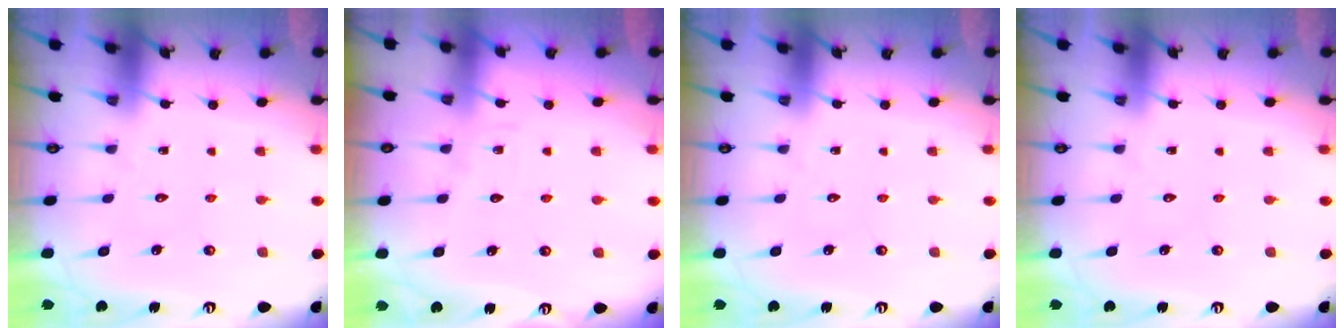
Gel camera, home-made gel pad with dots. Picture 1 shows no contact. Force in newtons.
{"total": 3.7, "press": 3.7, "slide": 0.3}
{"total": 0.0}
{"total": 0.0}